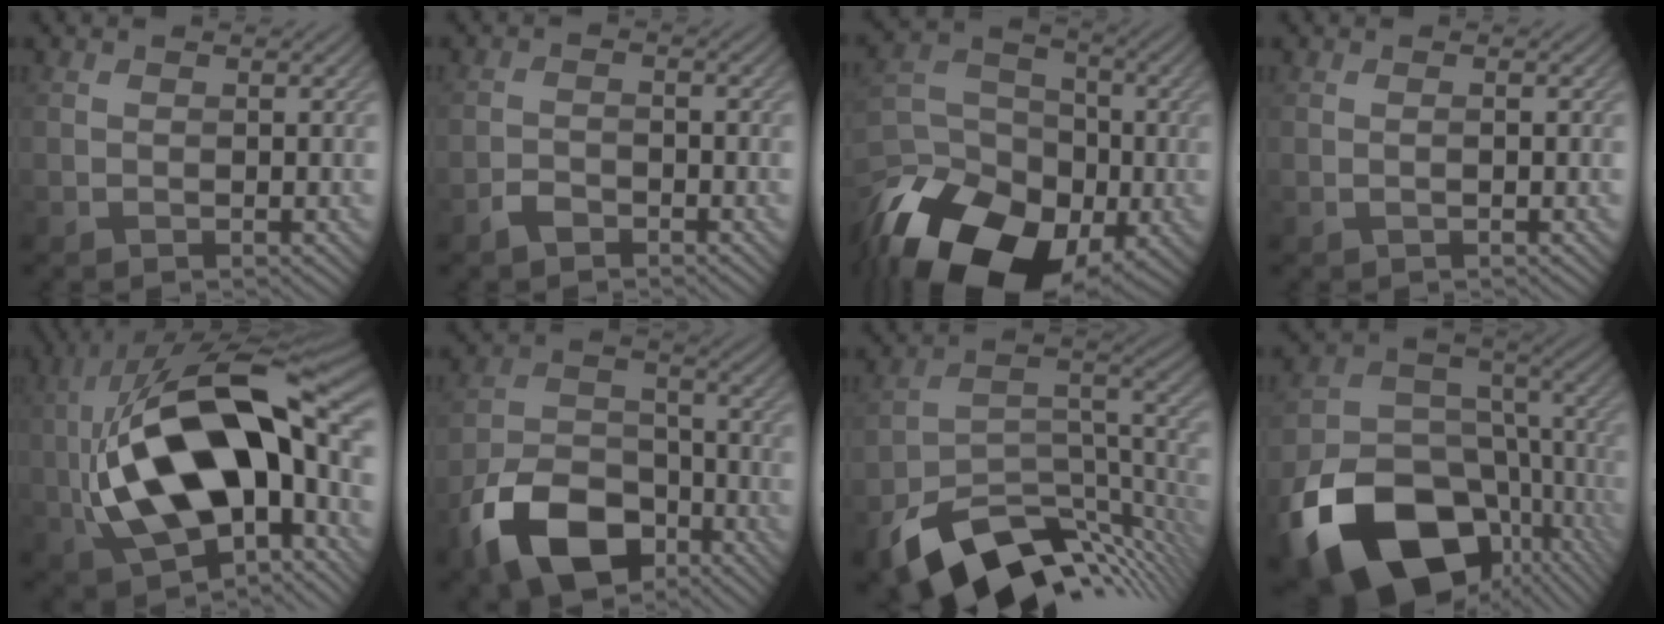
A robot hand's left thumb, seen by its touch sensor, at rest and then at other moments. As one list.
[{"total": 2.1, "force": [-1.7, 0.8, 0.7], "torque": [-0.014, 0.001, -0.037]}, {"total": 19.6, "force": [-10.1, 13.6, 9.8], "torque": [-0.237, -0.043, -0.148]}, {"total": 0.6, "force": [-0.1, 0.0, 0.6], "torque": [-0.011, 0.000, -0.004]}, {"total": 20.4, "force": [-0.8, 11.1, 17.1], "torque": [-0.328, -0.003, -0.013]}, {"total": 12.4, "force": [-7.3, 7.2, 7.0], "torque": [-0.157, -0.018, -0.145]}, {"total": 14.2, "force": [-9.7, 6.4, 8.2], "torque": [-0.150, -0.028, -0.153]}, {"total": 20.8, "force": [-9.7, 14.2, 11.5], "torque": [-0.235, -0.058, -0.131]}]